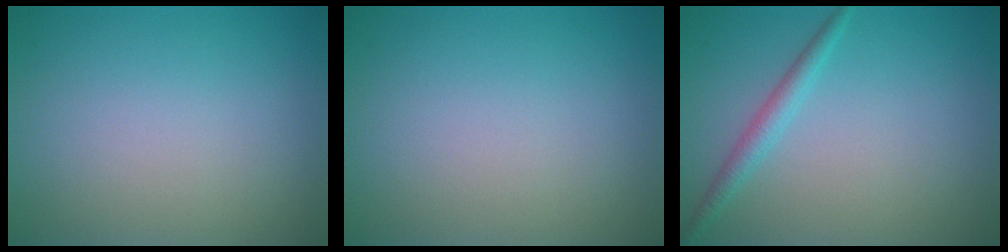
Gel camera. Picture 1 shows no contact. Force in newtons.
{"total": 0.0}
{"total": 1.8, "press": 1.8, "slide": 0.1}